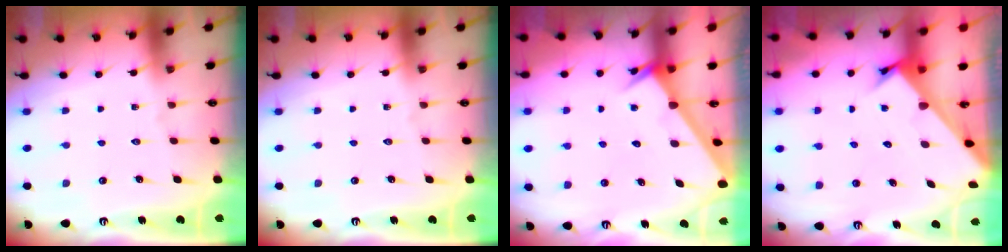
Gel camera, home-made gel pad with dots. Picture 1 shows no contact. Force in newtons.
{"total": 0.0}
{"total": 2.5, "press": 2.5, "slide": 0.0}
{"total": 2.7, "press": 2.6, "slide": 0.3}